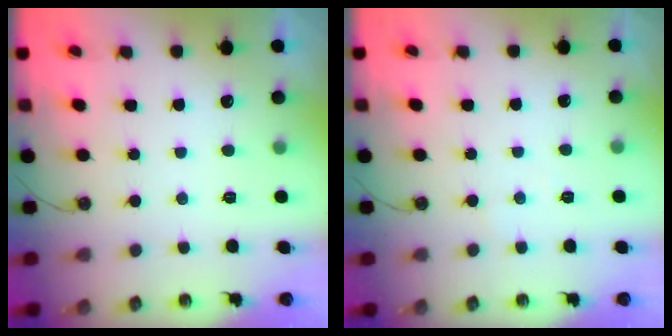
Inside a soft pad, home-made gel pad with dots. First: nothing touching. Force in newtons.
{"total": 4.1, "press": 4.0, "slide": 0.6}